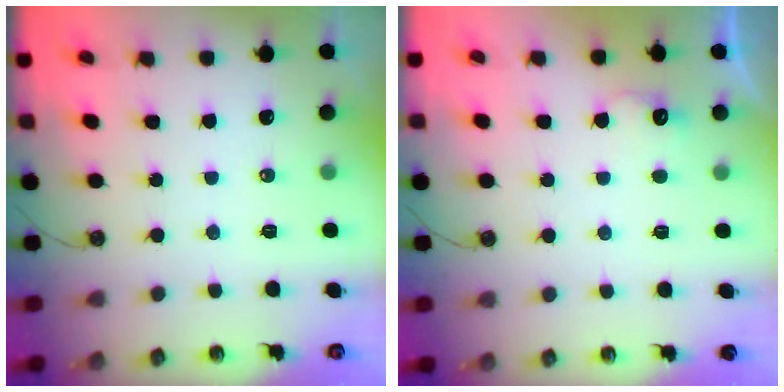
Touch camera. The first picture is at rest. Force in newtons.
{"total": 5.8, "press": 5.7, "slide": 1.2}